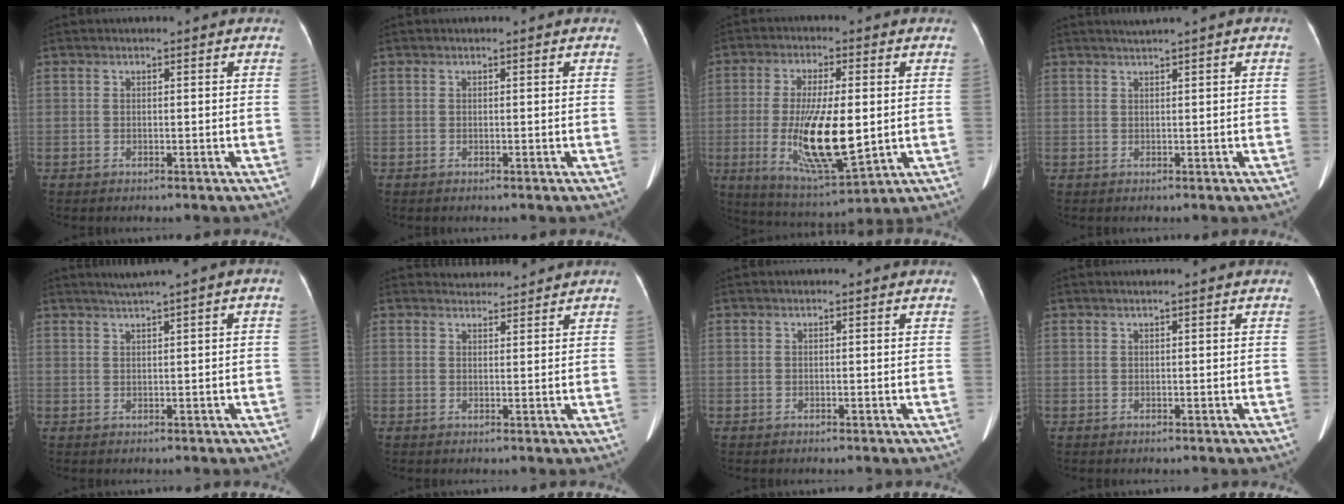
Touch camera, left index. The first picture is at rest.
{"total": 0.0}
{"total": 13.5, "force": [-1.3, 3.3, 13.0], "torque": [-0.249, -0.023, -0.013]}
{"total": 1.4, "force": [1.1, -0.3, 0.9], "torque": [-0.016, 0.010, 0.024]}
{"total": 3.4, "force": [1.9, -0.3, 2.8], "torque": [-0.051, 0.017, 0.037]}
{"total": 2.9, "force": [2.8, 0.2, -0.4], "torque": [-0.004, 0.010, 0.046]}
{"total": 0.8, "force": [0.7, 0.0, 0.3], "torque": [-0.010, 0.008, 0.010]}
{"total": 1.5, "force": [1.2, -0.2, 0.9], "torque": [-0.014, 0.013, 0.021]}